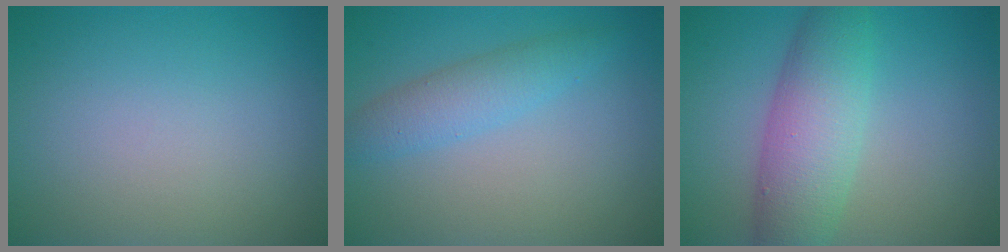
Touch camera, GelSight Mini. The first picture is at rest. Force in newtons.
{"total": 2.9, "press": 2.9, "slide": 0.1}
{"total": 6.1, "press": 6.1, "slide": 0.1}